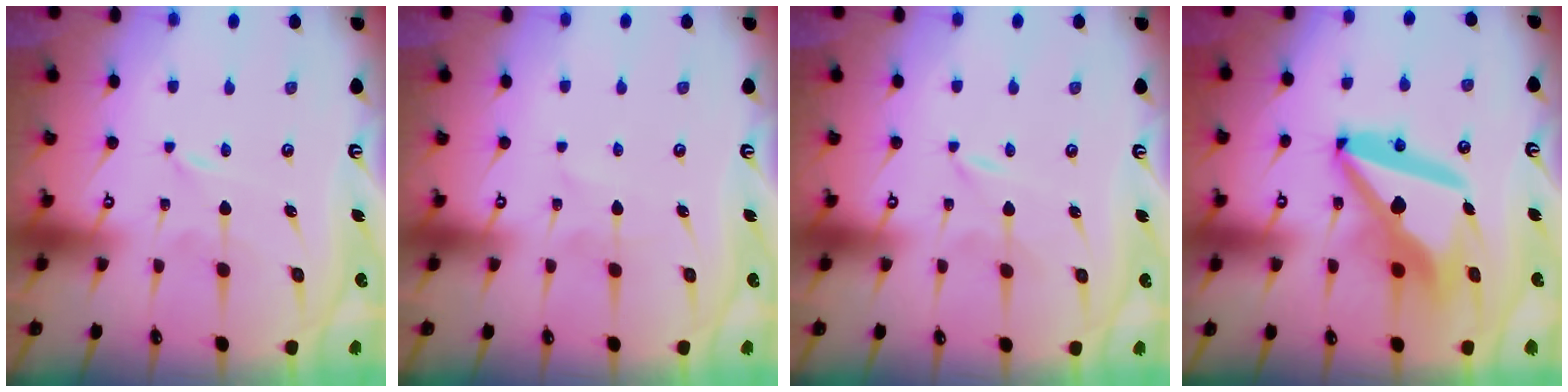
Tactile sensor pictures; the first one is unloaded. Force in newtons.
{"total": 1.9, "press": 1.9, "slide": 0.2}
{"total": 0.0}
{"total": 18.2, "press": 18.1, "slide": 2.4}